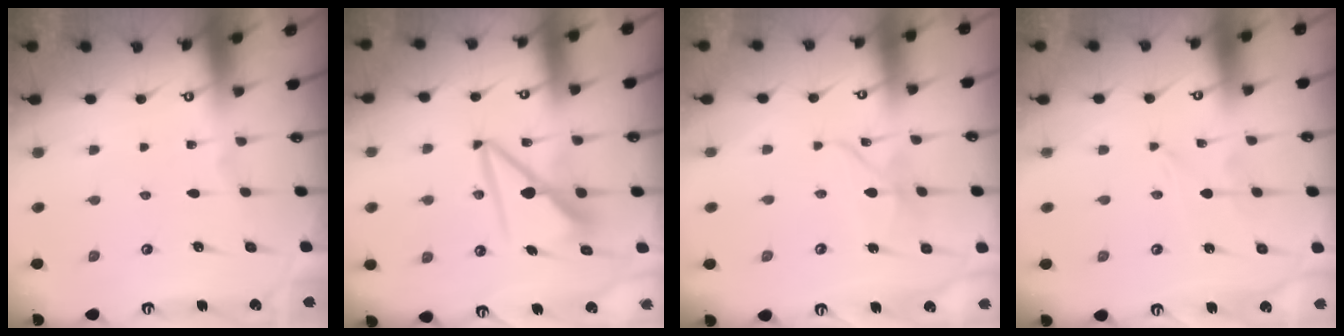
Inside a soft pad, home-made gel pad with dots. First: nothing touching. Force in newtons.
{"total": 8.6, "press": 8.5, "slide": 0.8}
{"total": 5.8, "press": 5.7, "slide": 0.5}
{"total": 0.0}